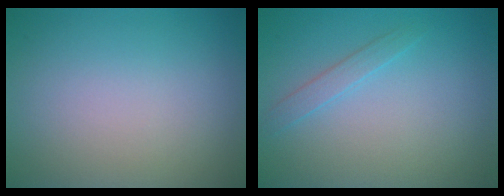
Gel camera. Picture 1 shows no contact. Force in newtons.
{"total": 1.3, "press": 1.3, "slide": 0.0}